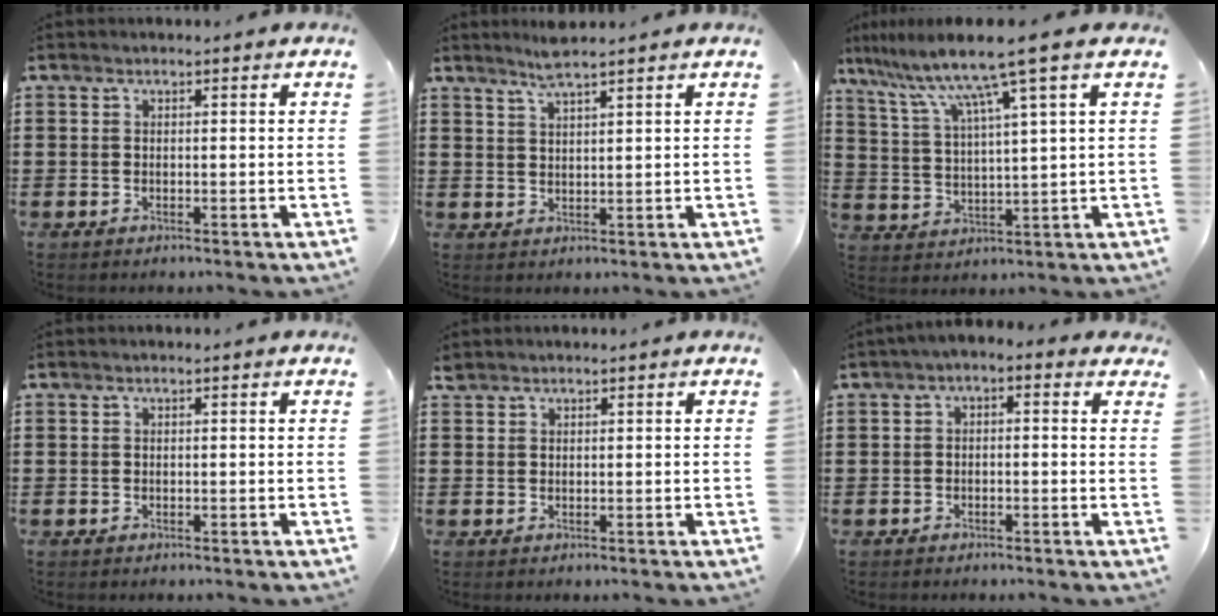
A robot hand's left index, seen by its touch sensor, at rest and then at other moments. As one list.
[{"total": 3.3, "force": [2.8, -0.2, 1.7], "torque": [-0.041, 0.000, 0.051]}, {"total": 9.2, "force": [6.3, -0.5, 6.7], "torque": [-0.151, -0.029, 0.100]}, {"total": 0.0}, {"total": 1.0, "force": [0.9, 0.4, 0.2], "torque": [-0.007, 0.001, 0.018]}, {"total": 1.6, "force": [-1.4, 0.4, 0.7], "torque": [-0.015, 0.005, -0.031]}]